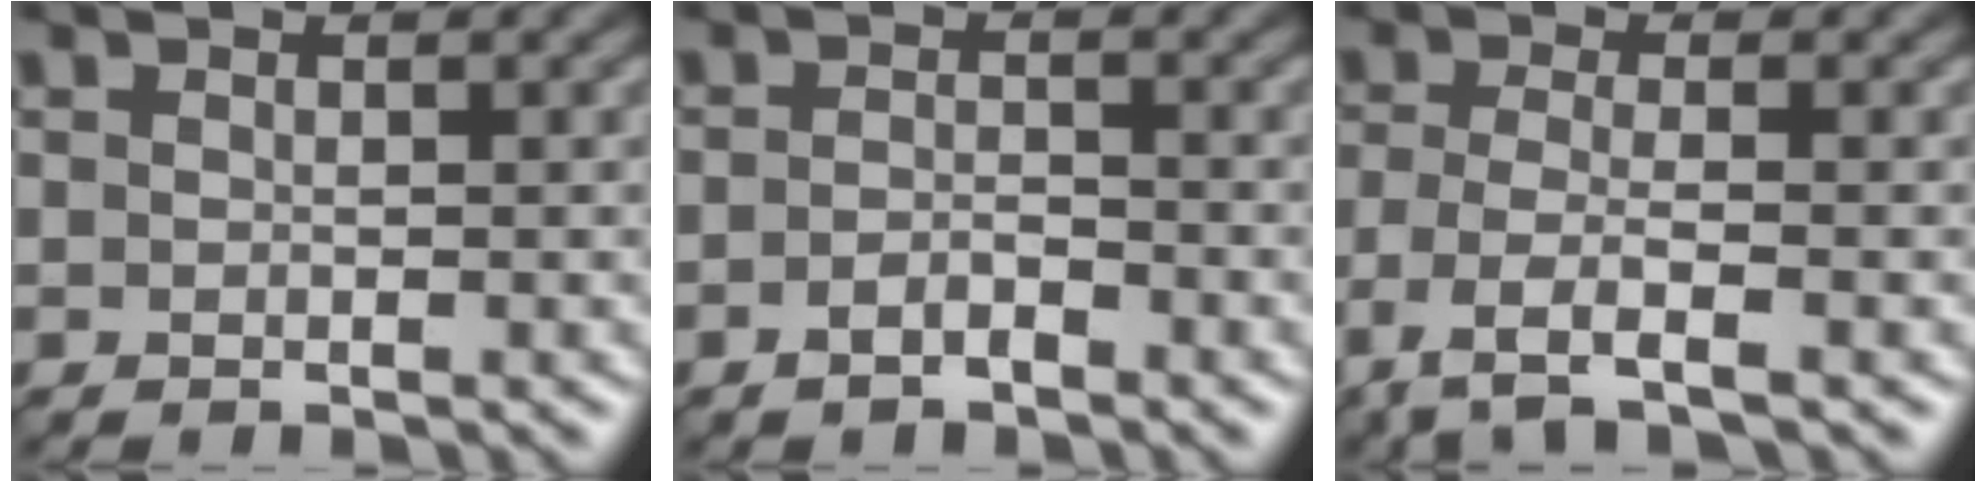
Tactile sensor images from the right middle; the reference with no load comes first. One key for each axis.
{"total": 1.7, "fx": -1.1, "fy": 0.6, "fz": 1.1, "tx": -0.023, "ty": 0.001, "tz": -0.022}
{"total": 4.3, "fx": -2.7, "fy": 0.9, "fz": 3.2, "tx": -0.070, "ty": -0.009, "tz": -0.060}